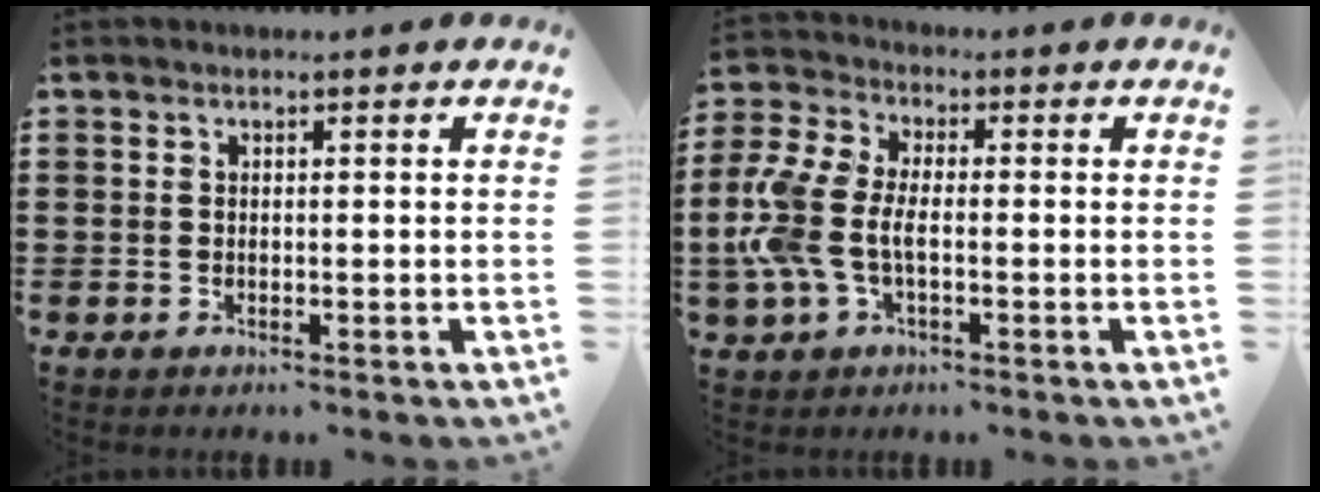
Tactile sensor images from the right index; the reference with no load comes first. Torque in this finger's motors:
{"motor_torque": [1.75, 0.38, 0.44, 0.21]}